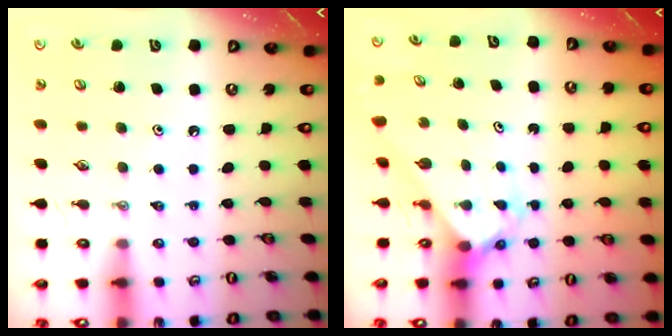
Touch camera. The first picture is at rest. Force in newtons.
{"total": 2.4, "press": 2.4, "slide": 0.3}